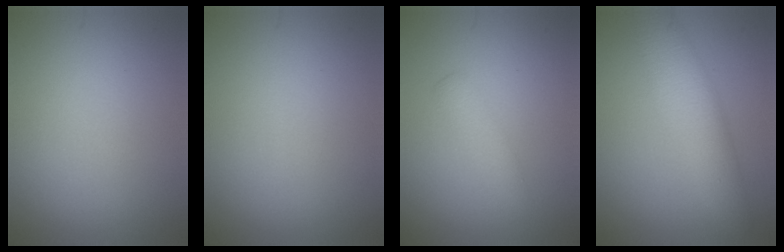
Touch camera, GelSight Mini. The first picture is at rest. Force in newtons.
{"total": 0.0}
{"total": 1.5, "press": 1.5, "slide": 0.1}
{"total": 5.0, "press": 5.0, "slide": 0.1}